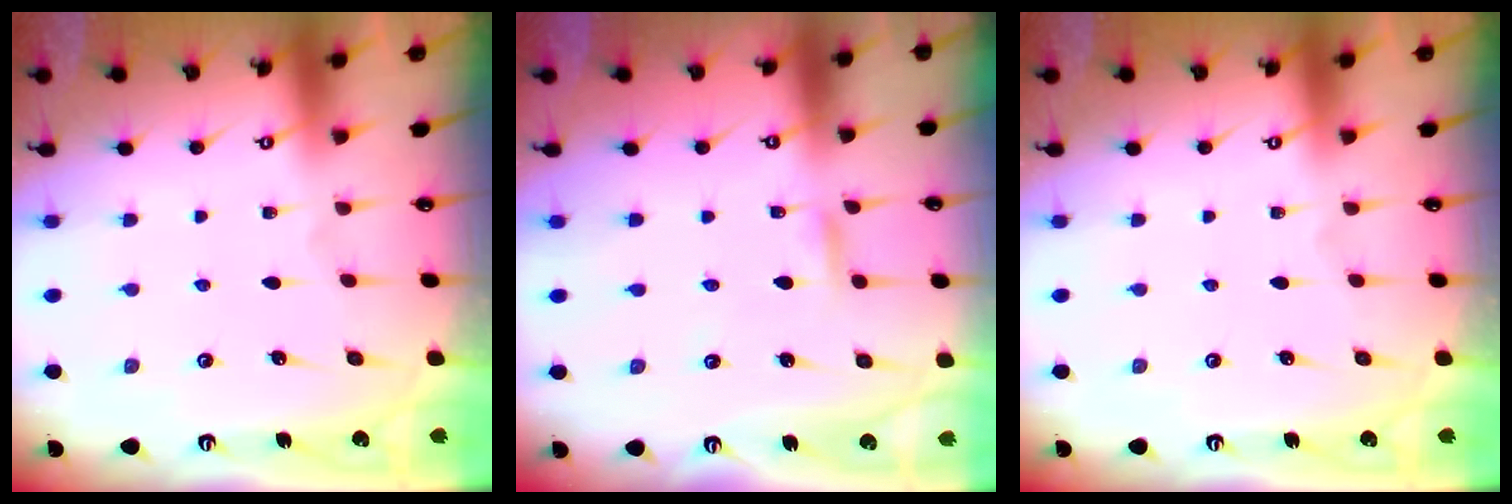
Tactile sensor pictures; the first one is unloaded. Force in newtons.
{"total": 3.5, "press": 3.5, "slide": 0.4}
{"total": 0.0}